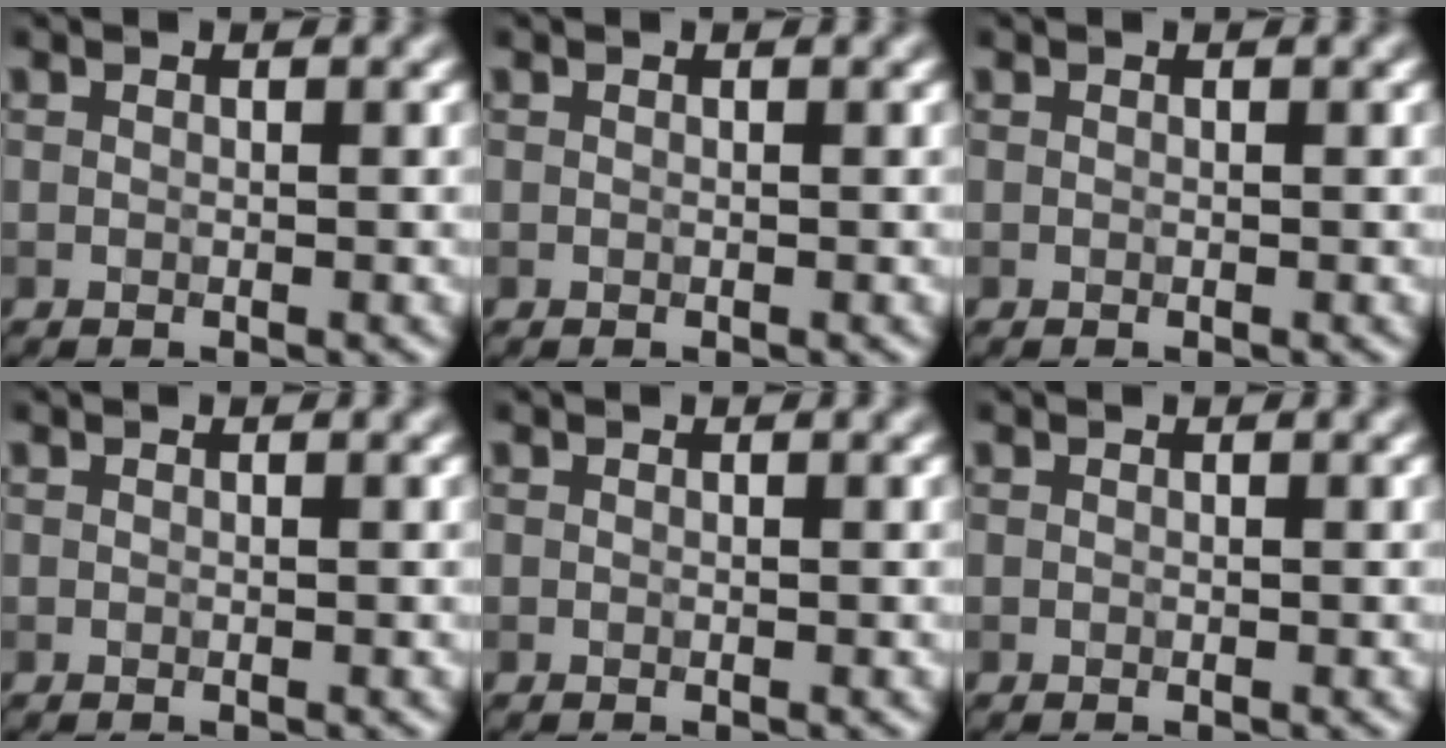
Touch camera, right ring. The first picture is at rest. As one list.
[{"total": 0.0}, {"total": 0.0}, {"total": 0.0}, {"total": 0.0}, {"total": 0.0}]